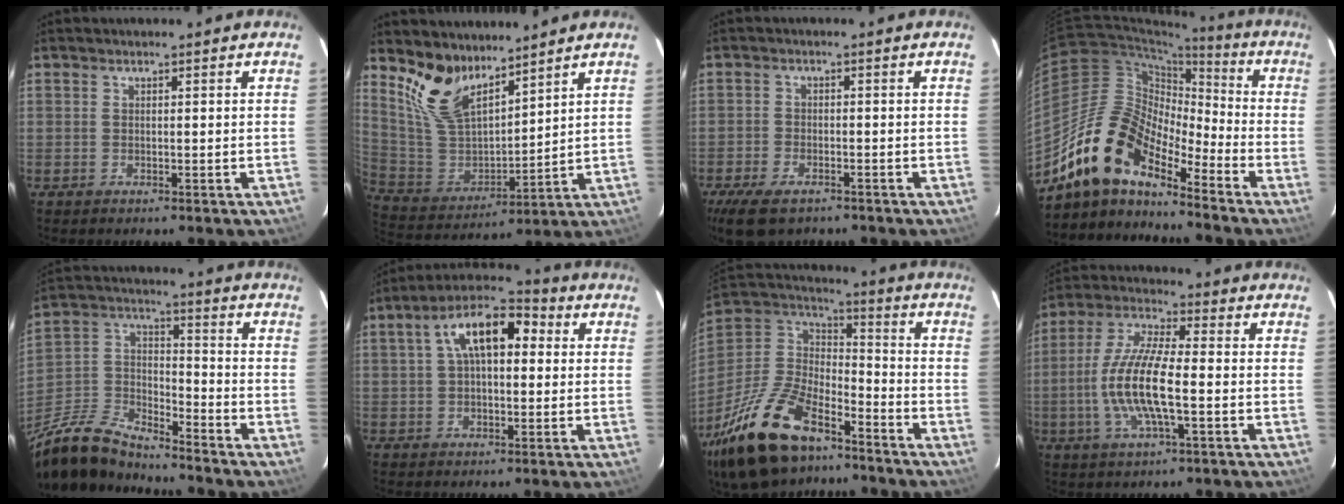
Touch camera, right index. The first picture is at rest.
{"total": 12.8, "force": [9.5, 4.8, 7.0], "torque": [-0.146, -0.007, 0.206]}
{"total": 8.5, "force": [-6.0, 4.2, 4.4], "torque": [-0.117, -0.019, -0.108]}
{"total": 14.9, "force": [-12.2, 5.1, 7.0], "torque": [-0.119, 0.006, -0.245]}
{"total": 16.9, "force": [-14.1, 4.9, 7.8], "torque": [-0.186, 0.001, -0.279]}
{"total": 11.8, "force": [2.6, 5.9, 9.8], "torque": [-0.172, 0.036, 0.034]}
{"total": 26.3, "force": [-17.5, 12.3, 15.3], "torque": [-0.326, -0.014, -0.298]}
{"total": 13.2, "force": [-2.7, 3.2, 12.5], "torque": [-0.260, 0.001, -0.056]}